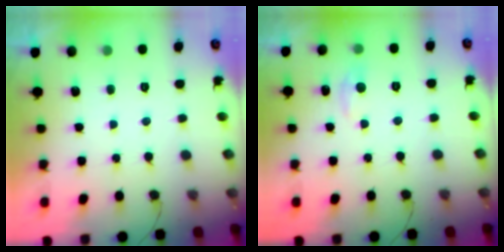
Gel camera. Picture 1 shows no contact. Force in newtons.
{"total": 6.5, "press": 6.4, "slide": 0.9}